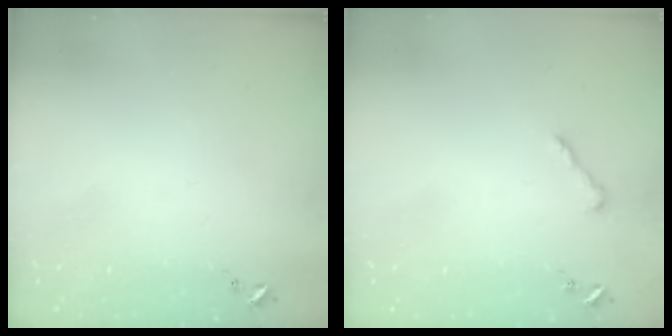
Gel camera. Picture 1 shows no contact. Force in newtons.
{"total": 3.6, "press": 3.6, "slide": 0.4}